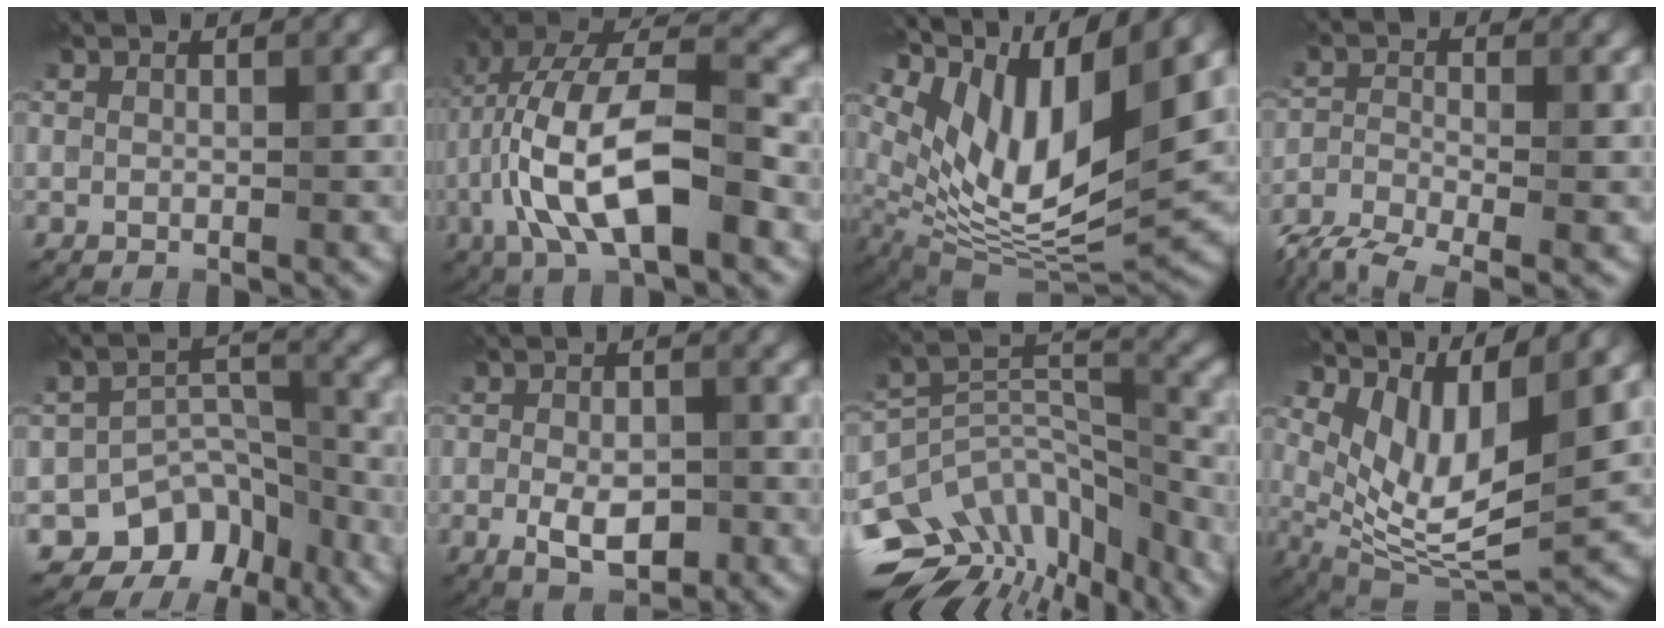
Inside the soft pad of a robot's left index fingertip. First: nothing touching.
{"total": 12.3, "force": [-3.3, 4.7, 10.8], "torque": [-0.210, 0.019, -0.066]}
{"total": 12.8, "force": [6.2, 4.9, 10.1], "torque": [-0.196, 0.007, 0.124]}
{"total": 6.6, "force": [-5.1, 2.0, 3.7], "torque": [-0.083, -0.027, -0.102]}
{"total": 6.5, "force": [-4.5, 4.2, 2.0], "torque": [-0.008, -0.005, -0.070]}
{"total": 4.4, "force": [-1.3, 2.3, 3.5], "torque": [-0.058, -0.002, -0.023]}
{"total": 11.8, "force": [-7.8, 6.5, 6.0], "torque": [-0.101, 0.037, -0.107]}
{"total": 8.6, "force": [3.3, 3.5, 7.1], "torque": [-0.142, -0.015, 0.066]}